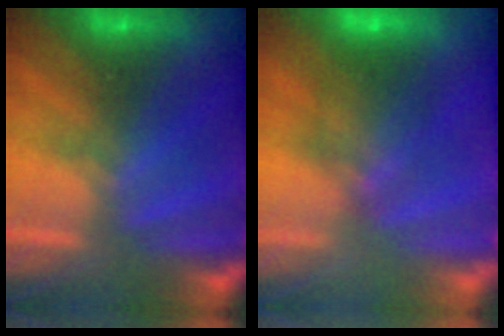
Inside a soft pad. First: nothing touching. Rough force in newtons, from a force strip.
{"total": 6.5}